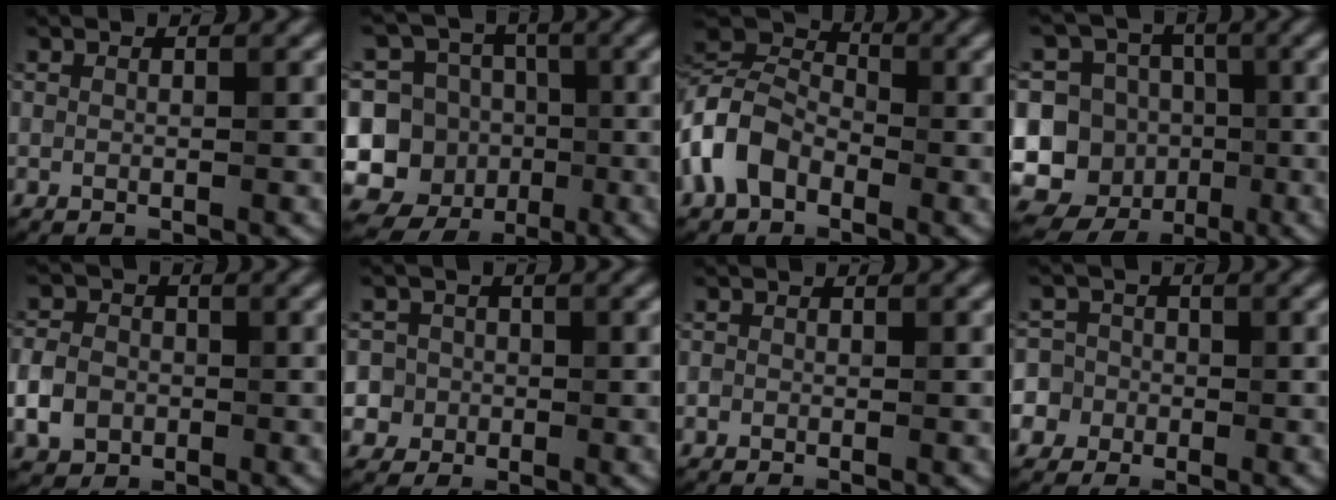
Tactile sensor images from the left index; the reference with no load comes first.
{"total": 11.2, "force": [-1.4, 10.5, 3.7], "torque": [-0.096, 0.020, -0.024]}
{"total": 6.2, "force": [-2.3, 4.3, 3.8], "torque": [-0.085, 0.016, -0.069]}
{"total": 14.5, "force": [-2.1, 13.7, 4.5], "torque": [-0.123, 0.019, -0.044]}
{"total": 3.6, "force": [-1.0, 3.0, 1.7], "torque": [-0.039, 0.008, -0.027]}
{"total": 7.1, "force": [-0.9, 6.9, 1.7], "torque": [-0.035, 0.021, -0.045]}
{"total": 0.5, "force": [-0.1, 0.5, 0.1], "torque": [0.009, 0.005, -0.006]}
{"total": 7.7, "force": [-2.6, 7.0, 1.8], "torque": [-0.041, 0.014, -0.083]}